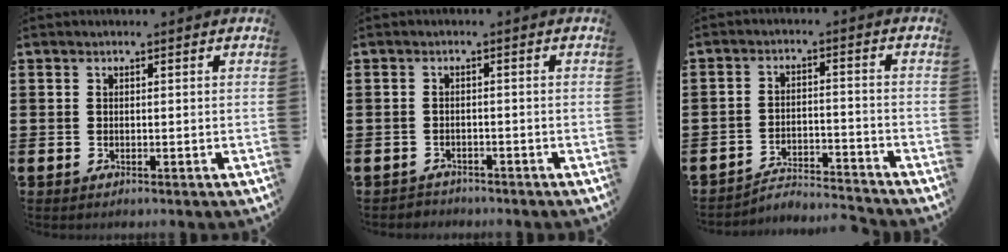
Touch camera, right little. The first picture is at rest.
{"total": 1.1, "force": [-1.0, 0.3, -0.1], "torque": [-0.001, 0.003, -0.023]}
{"total": 3.7, "force": [-3.7, 0.2, 0.2], "torque": [-0.010, 0.002, -0.080]}